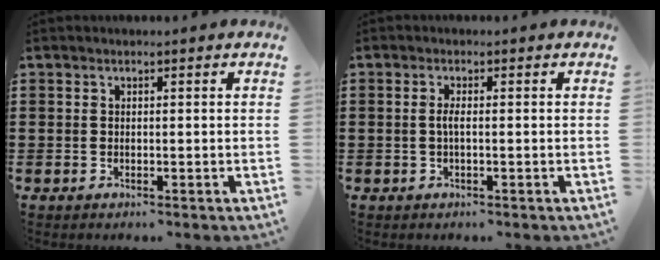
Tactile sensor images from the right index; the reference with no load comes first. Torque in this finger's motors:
{"motor_torque": [0.25, 0.06, 0.17, 0.07]}